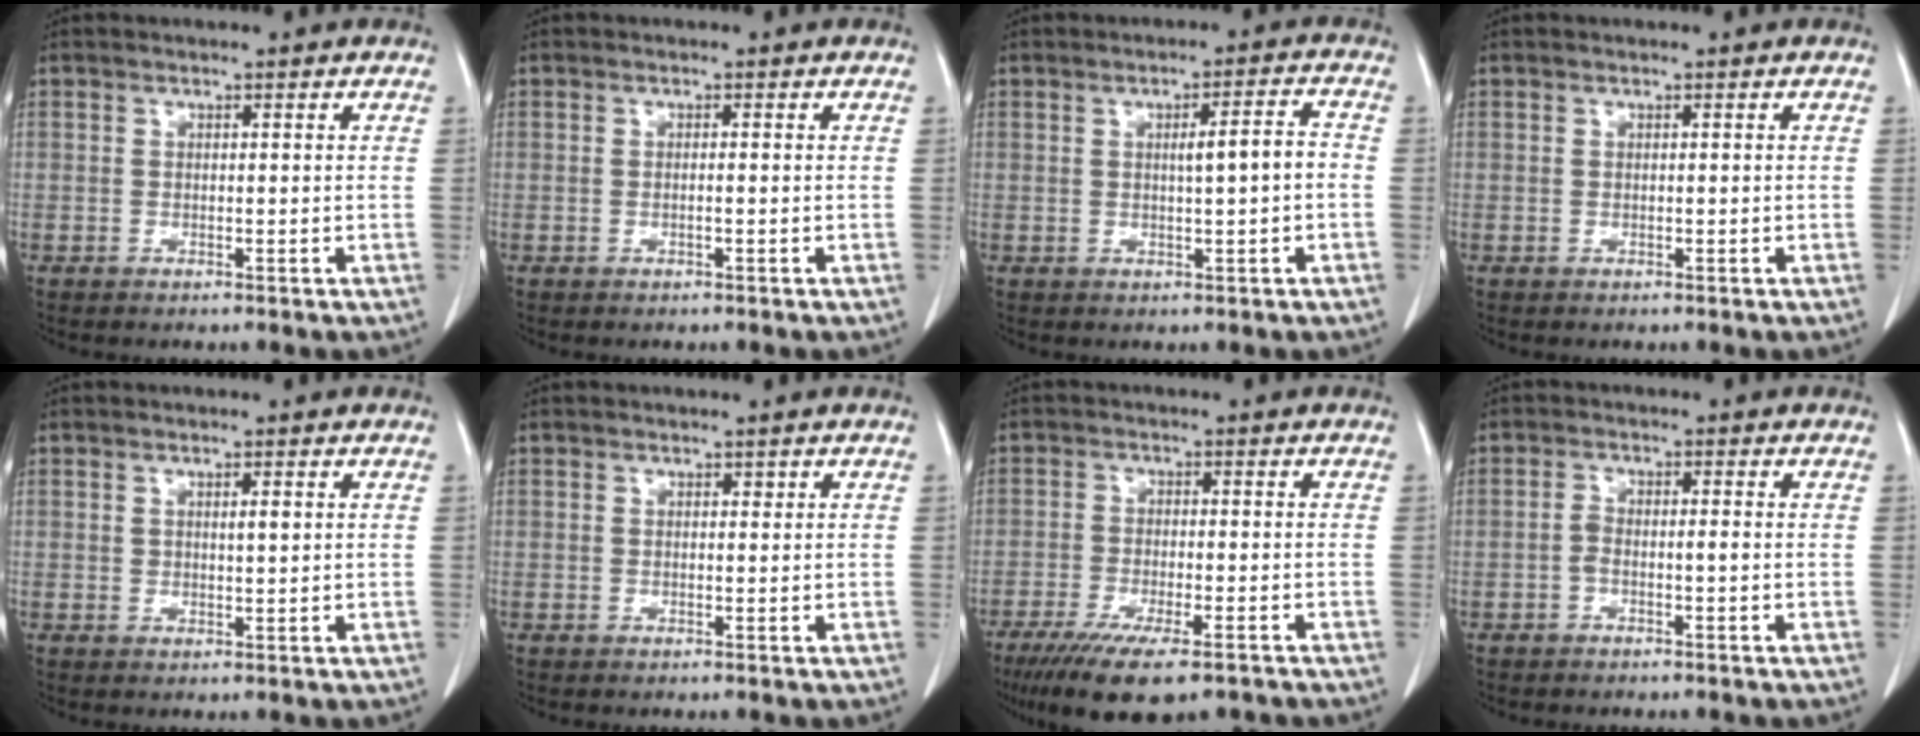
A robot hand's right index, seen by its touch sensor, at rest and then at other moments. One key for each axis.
{"total": 0.9, "fx": -0.2, "fy": 0.3, "fz": 0.8, "tx": -0.021, "ty": 0.003, "tz": -0.002}
{"total": 5.0, "fx": -0.1, "fy": 0.9, "fz": 4.9, "tx": -0.082, "ty": 0.015, "tz": 0.004}
{"total": 0.0}
{"total": 2.3, "fx": 0.6, "fy": 0.9, "fz": 2.0, "tx": -0.038, "ty": 0.003, "tz": 0.013}
{"total": 0.8, "fx": 0.3, "fy": 0.6, "fz": 0.5, "tx": -0.015, "ty": 0.009, "tz": 0.007}
{"total": 13.0, "fx": -9.0, "fy": 3.3, "fz": 8.7, "tx": -0.151, "ty": -0.027, "tz": -0.143}
{"total": 2.7, "fx": -0.8, "fy": 1.0, "fz": 2.3, "tx": -0.048, "ty": 0.018, "tz": -0.011}